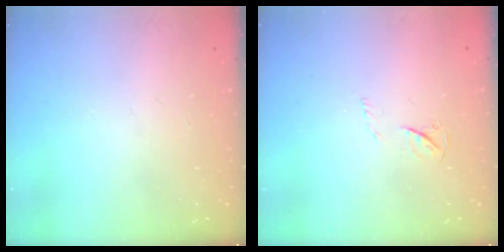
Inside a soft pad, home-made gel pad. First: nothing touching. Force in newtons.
{"total": 3.3, "press": 3.2, "slide": 0.5}